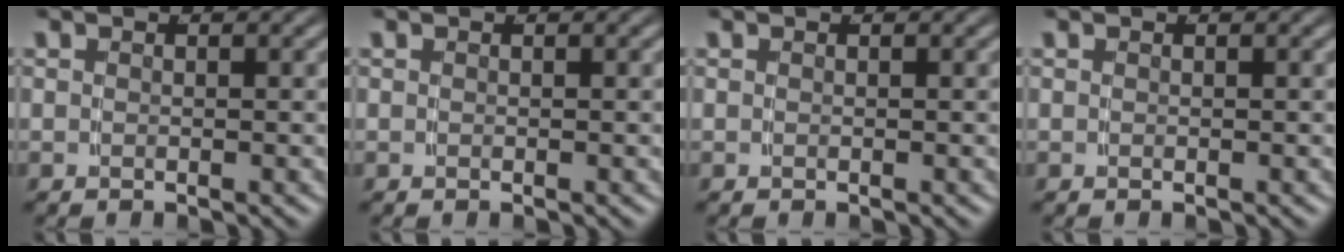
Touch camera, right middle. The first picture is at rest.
{"total": 0.0}
{"total": 0.0}
{"total": 0.0}